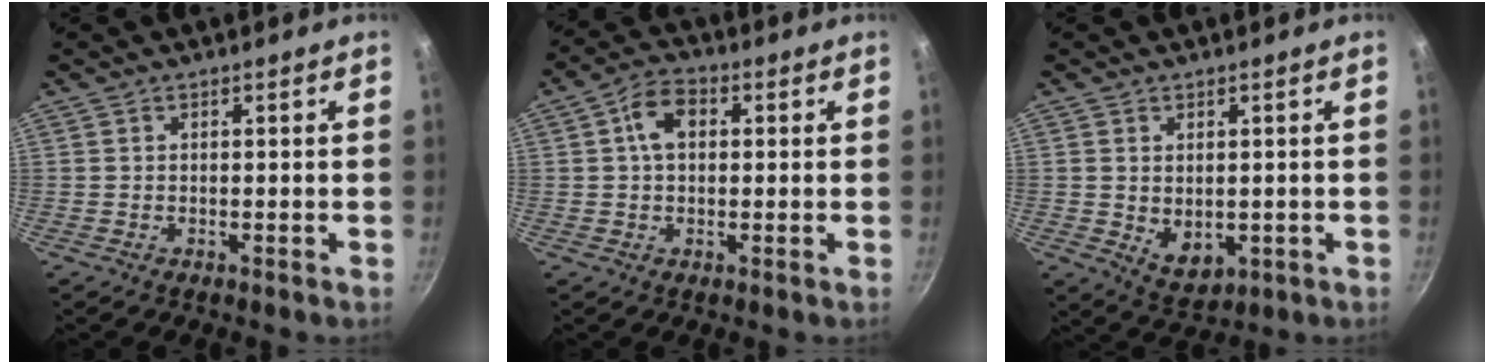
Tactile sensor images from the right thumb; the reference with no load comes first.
{"total": 6.7, "force": [1.3, 4.5, 4.7], "torque": [-0.063, 0.014, 0.013]}
{"total": 5.9, "force": [-0.1, 4.1, 4.2], "torque": [-0.057, -0.015, 0.013]}